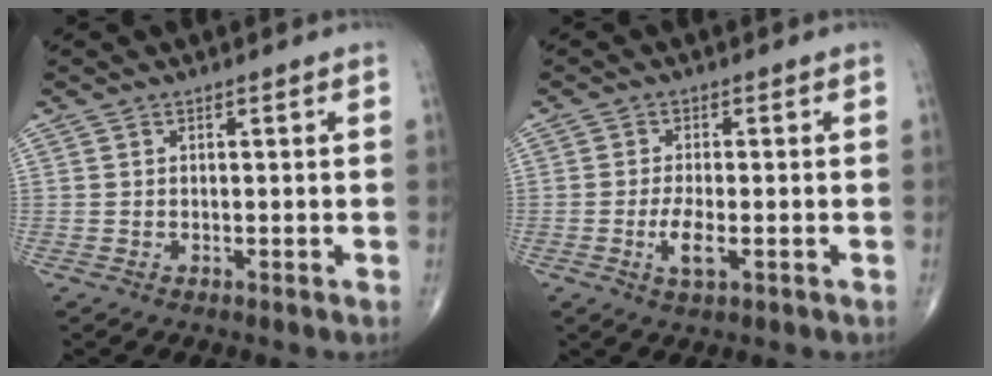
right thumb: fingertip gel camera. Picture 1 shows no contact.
{"total": 4.1, "force": [-1.2, 1.3, 3.7], "torque": [-0.074, -0.004, -0.021]}